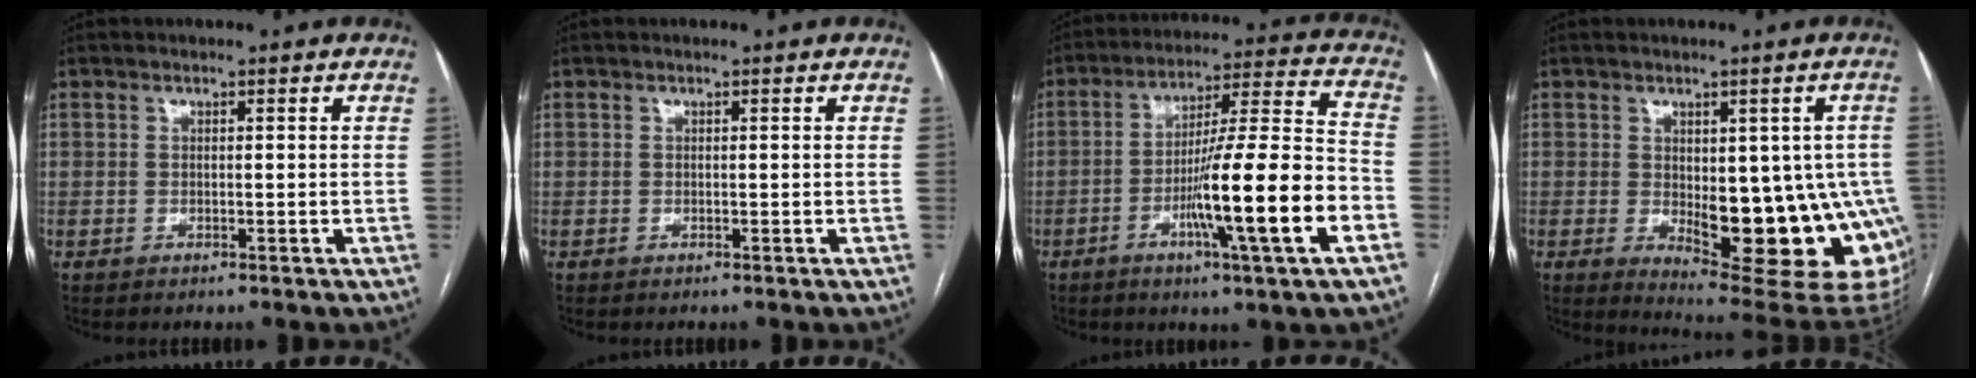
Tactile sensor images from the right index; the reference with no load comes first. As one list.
[{"total": 0.0}, {"total": 17.6, "force": [-6.1, -0.4, 16.6], "torque": [-0.270, -0.006, -0.101]}, {"total": 17.3, "force": [-3.2, 6.5, 15.7], "torque": [-0.129, 0.002, -0.018]}]